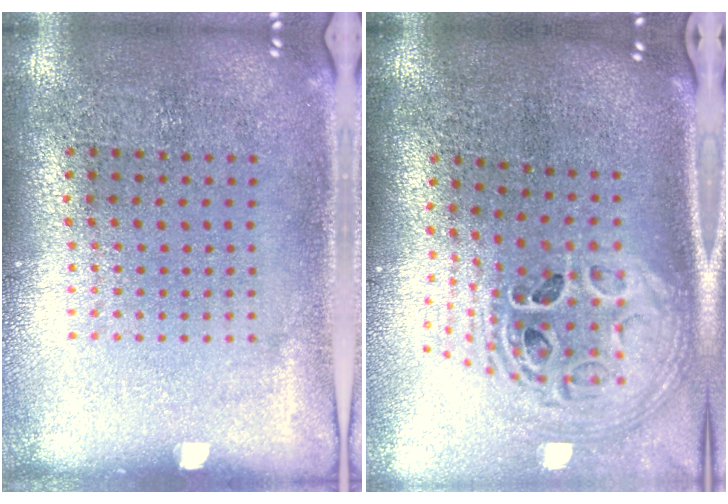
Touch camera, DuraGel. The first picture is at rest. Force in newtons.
{"total": 2.1, "press": 1.4, "slide": 1.5}